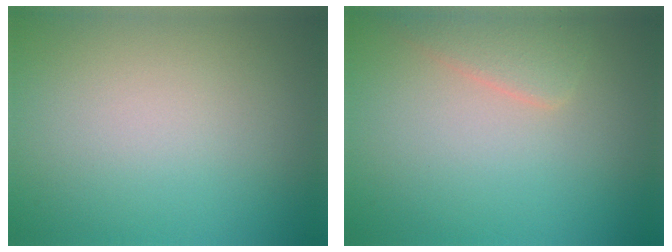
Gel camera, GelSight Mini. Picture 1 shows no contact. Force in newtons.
{"total": 2.3, "press": 2.3, "slide": 0.1}